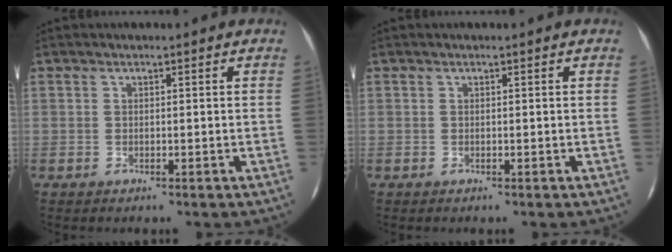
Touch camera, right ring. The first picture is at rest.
{"total": 0.0}